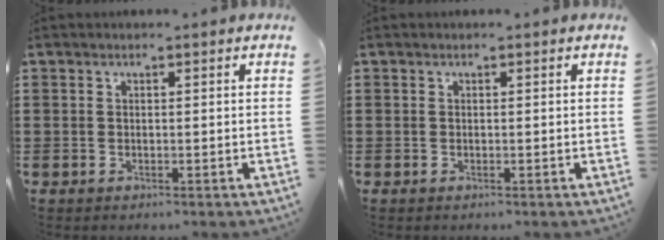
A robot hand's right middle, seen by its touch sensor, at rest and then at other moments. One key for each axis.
{"total": 0.0}